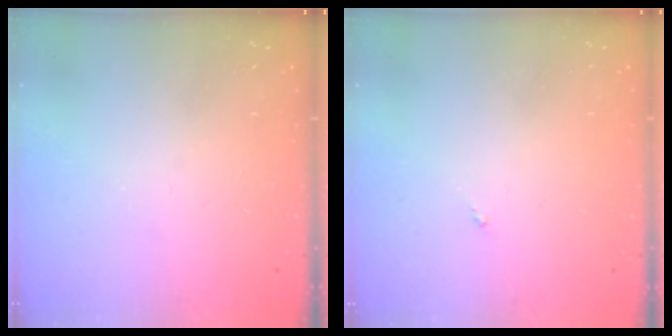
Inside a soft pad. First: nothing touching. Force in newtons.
{"total": 0.0}